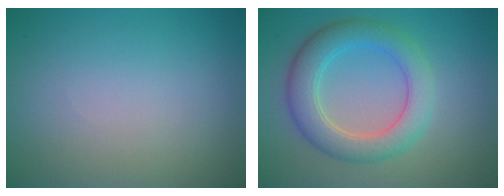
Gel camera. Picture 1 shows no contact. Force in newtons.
{"total": 5.2, "press": 5.2, "slide": 0.3}